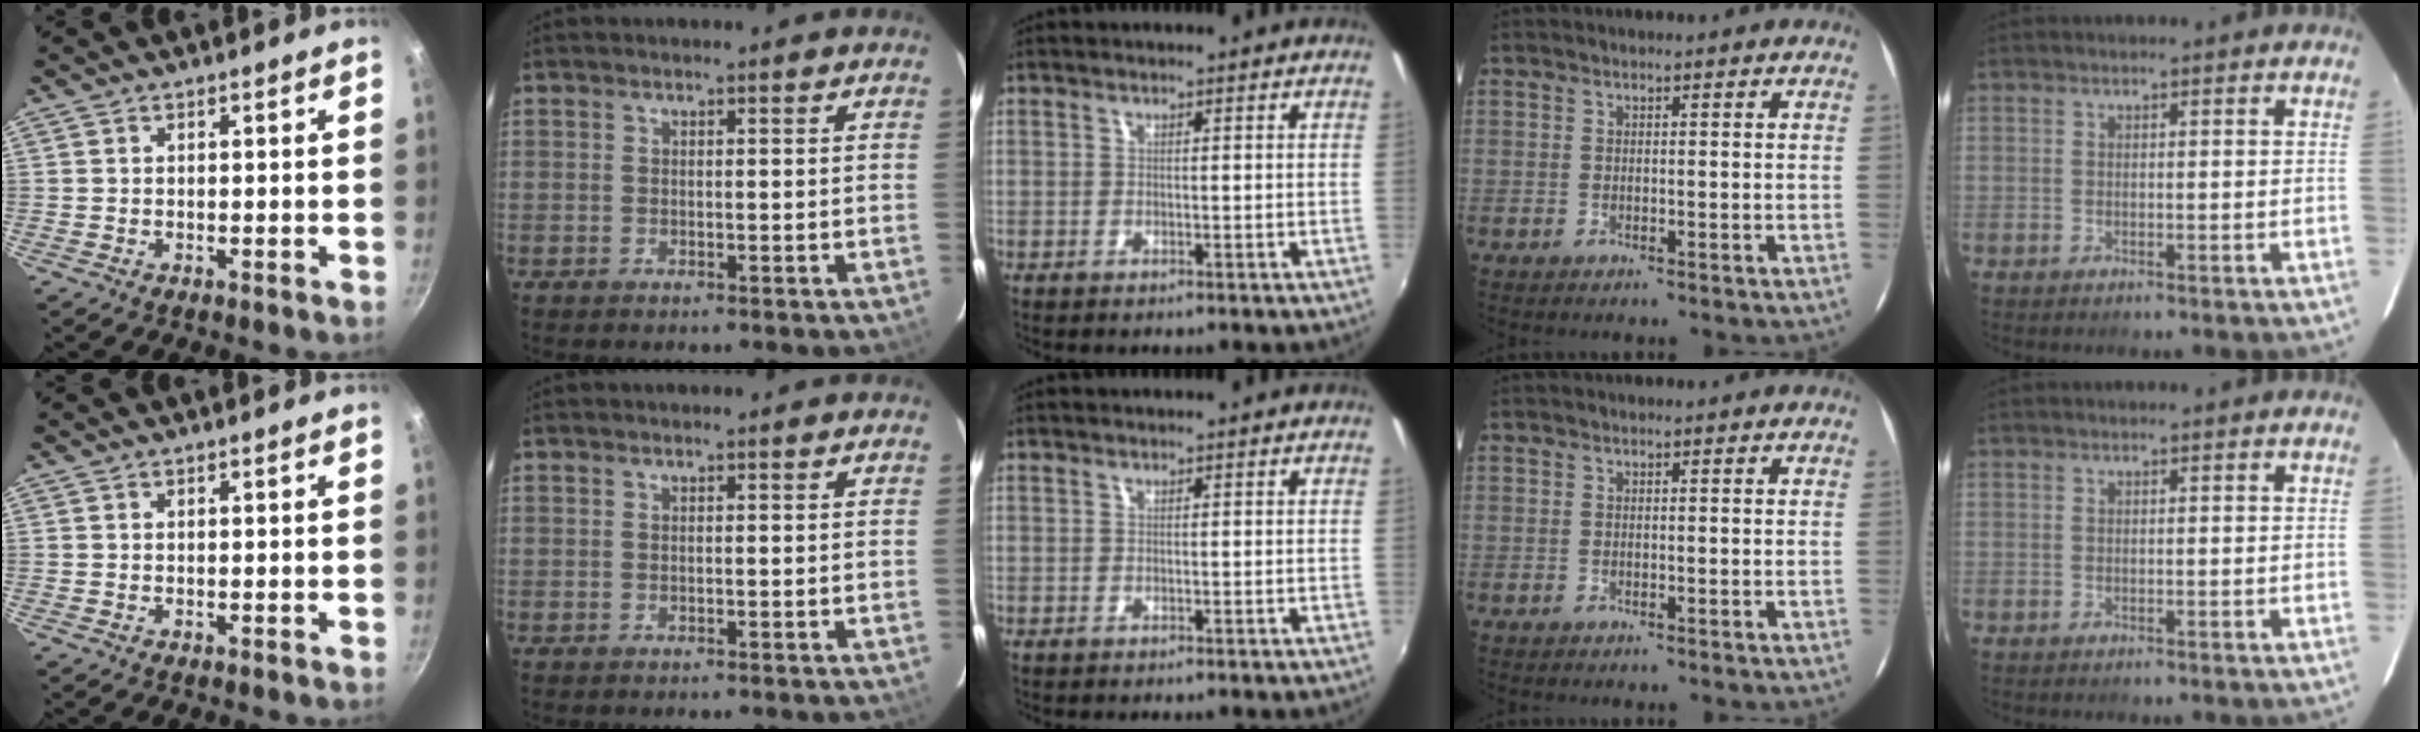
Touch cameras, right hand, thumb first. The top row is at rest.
{}